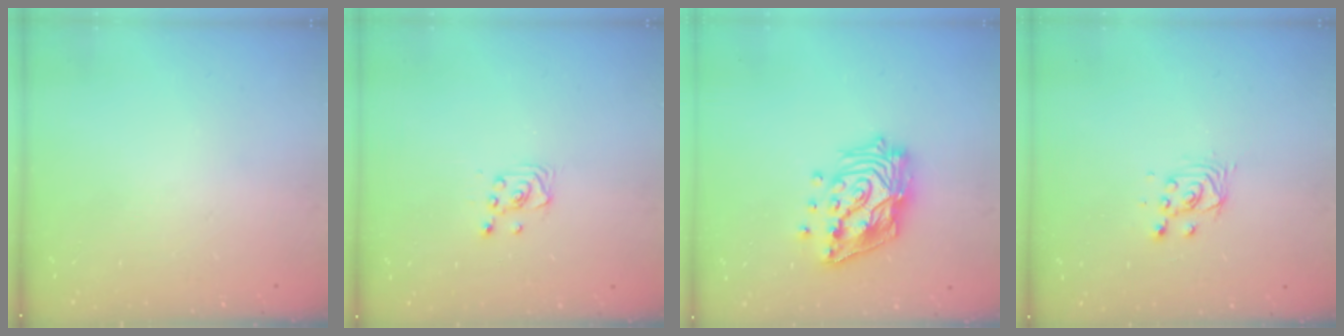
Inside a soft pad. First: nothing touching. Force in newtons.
{"total": 2.6, "press": 2.6, "slide": 0.2}
{"total": 17.5, "press": 17.5, "slide": 1.4}
{"total": 3.1, "press": 3.1, "slide": 0.2}